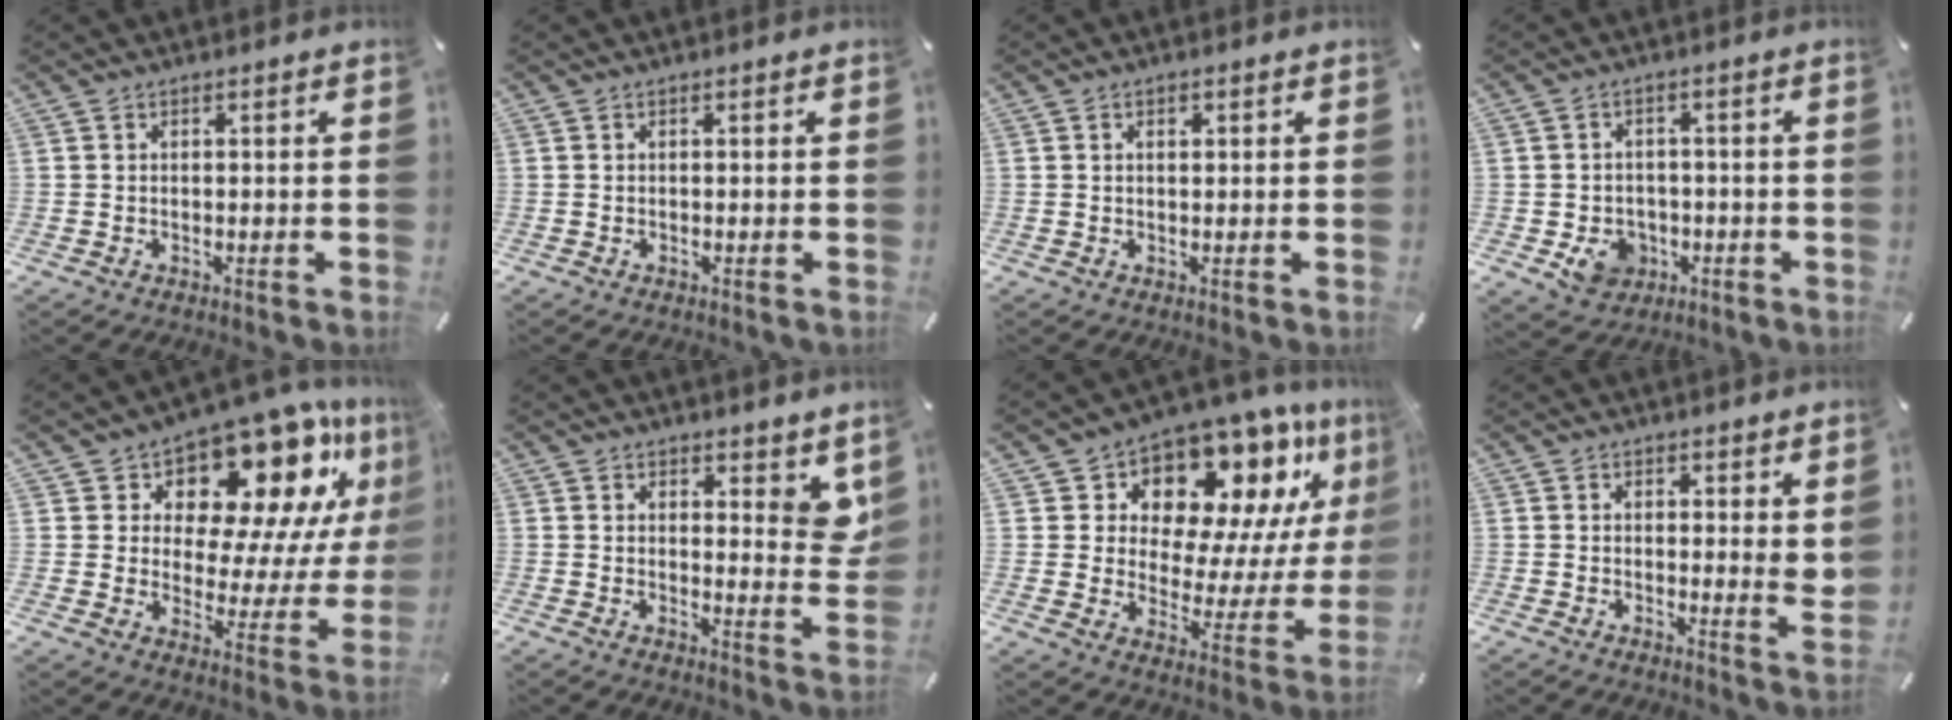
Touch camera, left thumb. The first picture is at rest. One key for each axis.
{"total": 0.0}
{"total": 1.2, "fx": 0.4, "fy": 0.8, "fz": 0.8, "tx": -0.010, "ty": 0.000, "tz": 0.005}
{"total": 7.1, "fx": -2.1, "fy": 6.1, "fz": 2.8, "tx": -0.038, "ty": 0.009, "tz": -0.036}
{"total": 15.3, "fx": 10.9, "fy": 7.6, "fz": 7.6, "tx": -0.107, "ty": -0.105, "tz": 0.180}
{"total": 7.0, "fx": 4.6, "fy": 3.8, "fz": 3.8, "tx": -0.031, "ty": -0.038, "tz": 0.077}
{"total": 13.2, "fx": 10.2, "fy": 7.2, "fz": 4.4, "tx": -0.057, "ty": -0.115, "tz": 0.169}
{"total": 3.3, "fx": 2.5, "fy": 1.4, "fz": 1.7, "tx": -0.016, "ty": -0.020, "tz": 0.042}